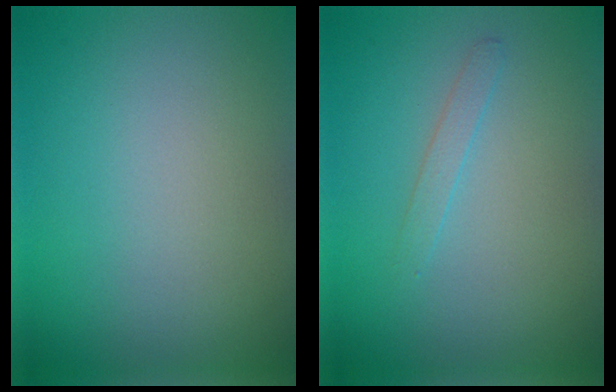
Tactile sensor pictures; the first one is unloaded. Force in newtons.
{"total": 1.0, "press": 1.0, "slide": 0.1}